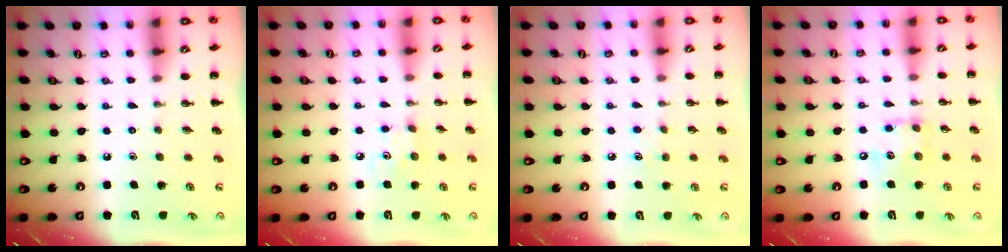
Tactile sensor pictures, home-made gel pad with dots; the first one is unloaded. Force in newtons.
{"total": 3.7, "press": 3.6, "slide": 0.8}
{"total": 4.7, "press": 4.5, "slide": 1.3}
{"total": 9.6, "press": 9.6, "slide": 0.7}